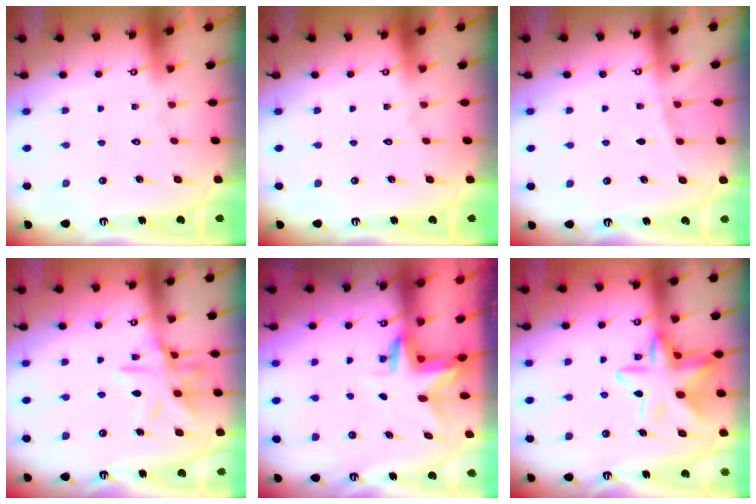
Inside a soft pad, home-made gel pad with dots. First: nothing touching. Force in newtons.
{"total": 0.0}
{"total": 4.7, "press": 4.7, "slide": 0.6}
{"total": 12.1, "press": 12.0, "slide": 0.9}
{"total": 3.0, "press": 3.0, "slide": 0.2}
{"total": 14.5, "press": 14.5, "slide": 0.9}